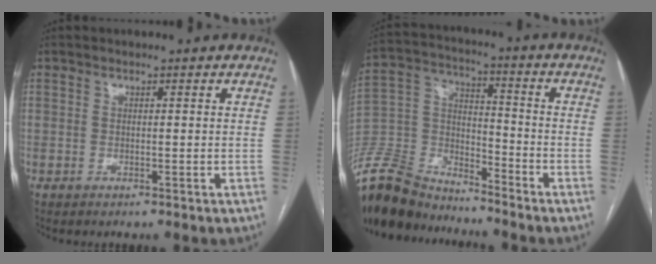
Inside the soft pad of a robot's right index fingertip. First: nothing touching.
{"total": 17.2, "force": [-16.1, 4.9, 3.4], "torque": [-0.086, 0.026, -0.294]}